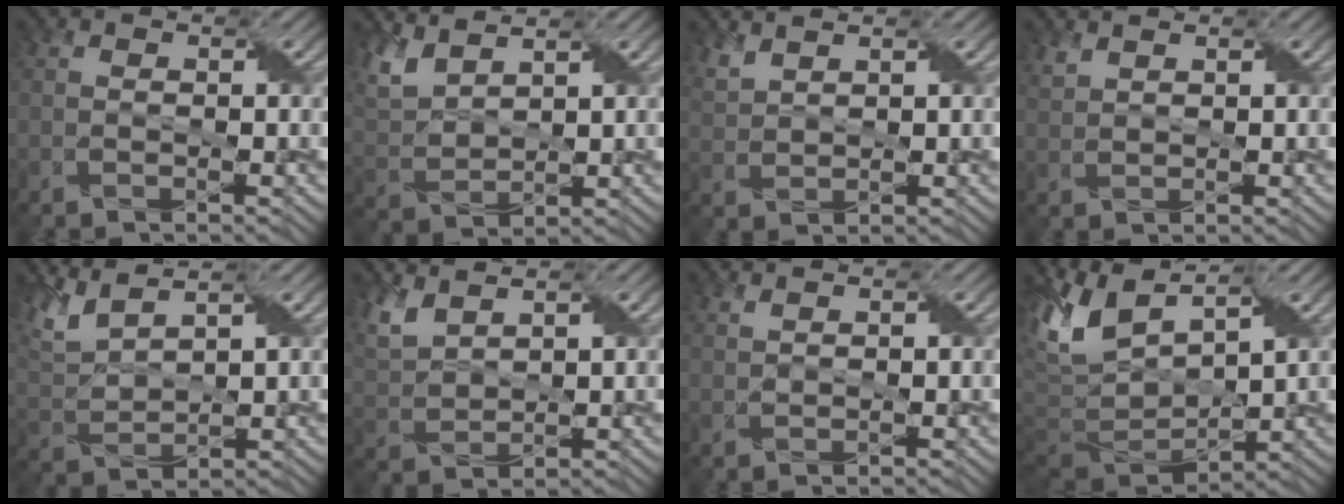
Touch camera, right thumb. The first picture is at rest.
{"total": 5.8, "force": [4.3, 2.0, 3.3], "torque": [-0.100, 0.010, 0.091]}
{"total": 2.6, "force": [2.2, 0.5, 1.2], "torque": [-0.040, 0.005, 0.055]}
{"total": 1.7, "force": [1.5, 0.4, 0.6], "torque": [-0.025, 0.005, 0.038]}
{"total": 6.7, "force": [4.9, 1.7, 4.2], "torque": [-0.120, 0.016, 0.103]}
{"total": 5.2, "force": [3.8, 1.9, 3.0], "torque": [-0.091, 0.007, 0.082]}
{"total": 1.3, "force": [1.1, 0.1, 0.7], "torque": [-0.020, 0.002, 0.023]}
{"total": 10.1, "force": [3.7, 5.1, 7.9], "torque": [-0.202, 0.011, 0.063]}